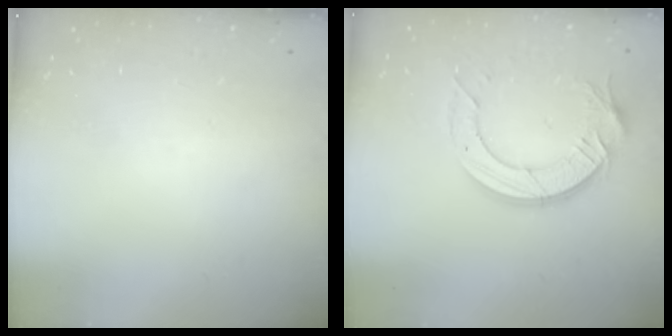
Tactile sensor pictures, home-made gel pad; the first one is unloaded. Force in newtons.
{"total": 12.1, "press": 12.1, "slide": 1.0}